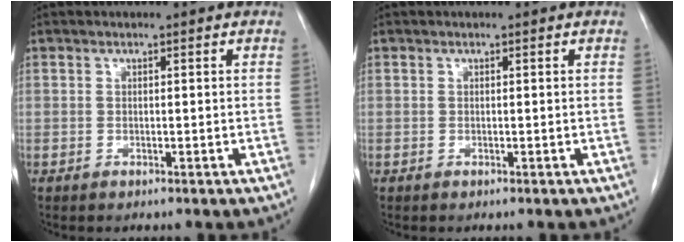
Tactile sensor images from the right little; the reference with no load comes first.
{"total": 0.0}